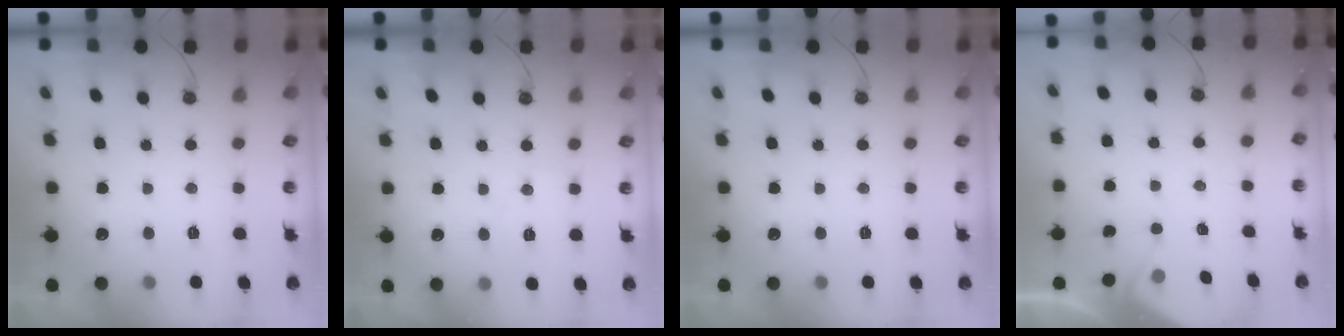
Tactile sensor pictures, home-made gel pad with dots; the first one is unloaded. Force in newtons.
{"total": 5.5, "press": 5.5, "slide": 0.8}
{"total": 0.0}
{"total": 2.1, "press": 2.1, "slide": 0.4}